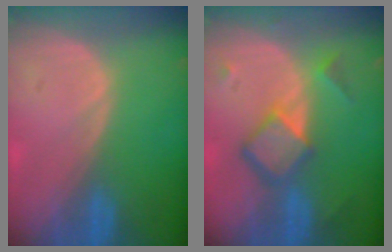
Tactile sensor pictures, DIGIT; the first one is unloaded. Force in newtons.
{"total": 6.7, "press": 5.8, "slide": 3.5}